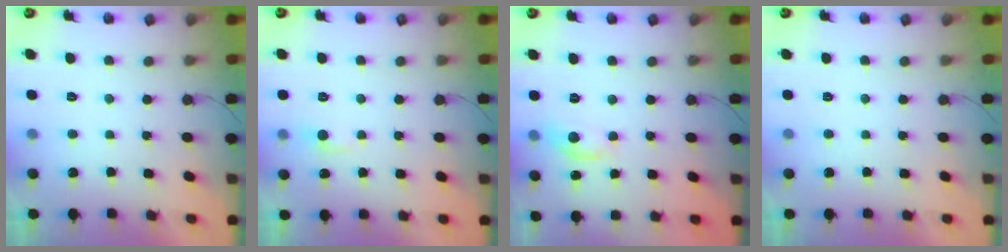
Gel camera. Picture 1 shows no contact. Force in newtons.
{"total": 4.4, "press": 4.3, "slide": 0.5}
{"total": 6.0, "press": 6.0, "slide": 0.4}
{"total": 0.0}